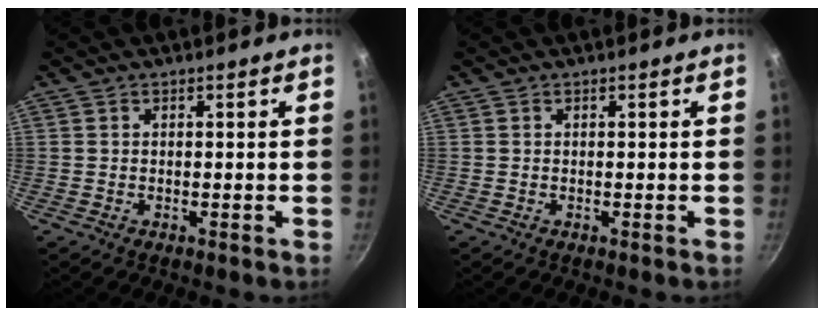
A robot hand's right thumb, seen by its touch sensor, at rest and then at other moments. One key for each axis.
{"total": 0.0}